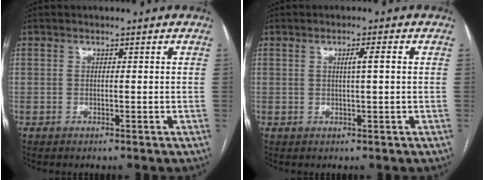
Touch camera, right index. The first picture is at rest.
{"total": 2.2, "force": [0.4, -0.3, 2.1], "torque": [-0.036, 0.002, 0.008]}